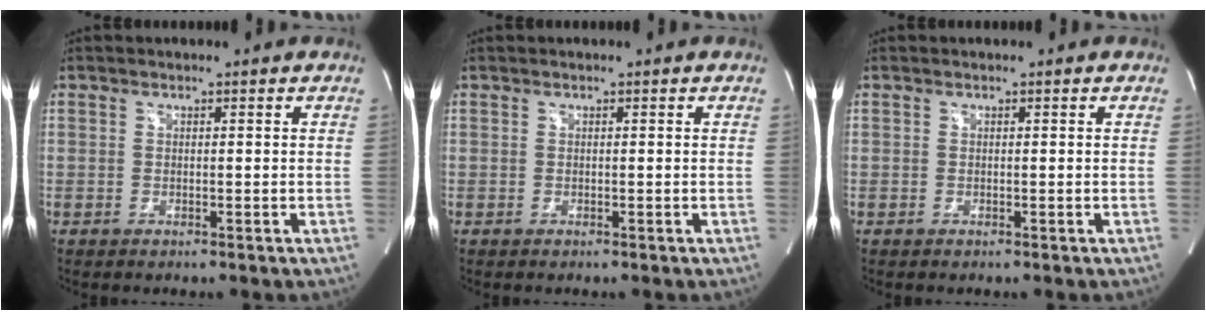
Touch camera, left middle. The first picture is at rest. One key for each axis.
{"total": 0.0}
{"total": 0.0}